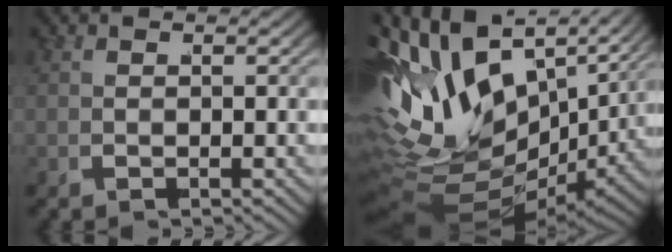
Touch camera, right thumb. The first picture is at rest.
{"total": 20.5, "force": [1.6, 14.1, 14.8], "torque": [-0.300, -0.042, 0.035]}